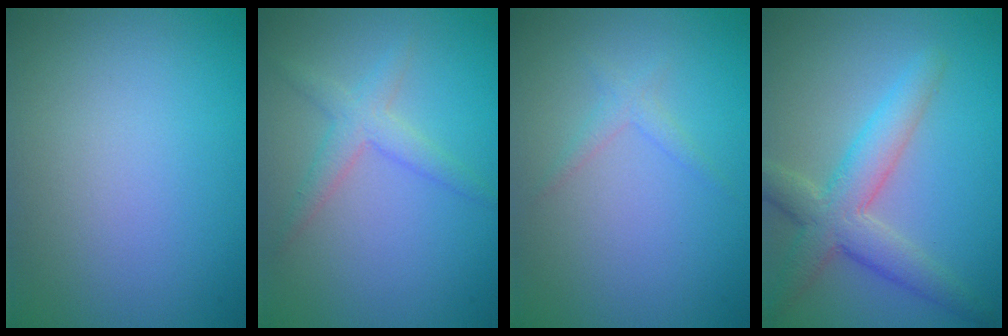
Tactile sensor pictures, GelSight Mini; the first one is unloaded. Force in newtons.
{"total": 2.4, "press": 2.4, "slide": 0.1}
{"total": 1.1, "press": 1.1, "slide": 0.0}
{"total": 5.0, "press": 5.0, "slide": 0.2}